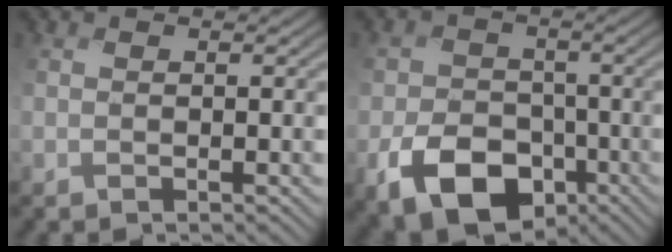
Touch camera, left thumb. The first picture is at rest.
{"total": 10.2, "force": [-4.7, 6.9, 5.8], "torque": [-0.116, -0.022, -0.085]}